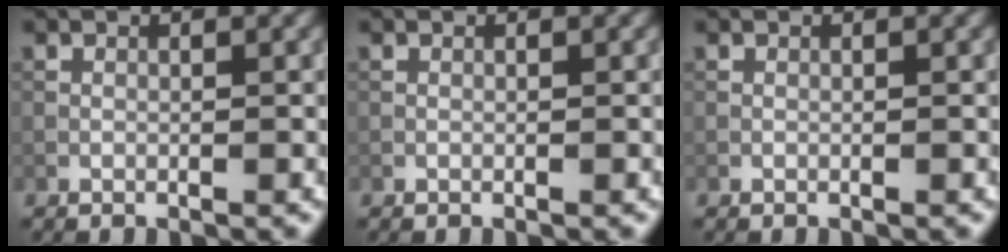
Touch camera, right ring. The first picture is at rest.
{"total": 0.0}
{"total": 0.0}